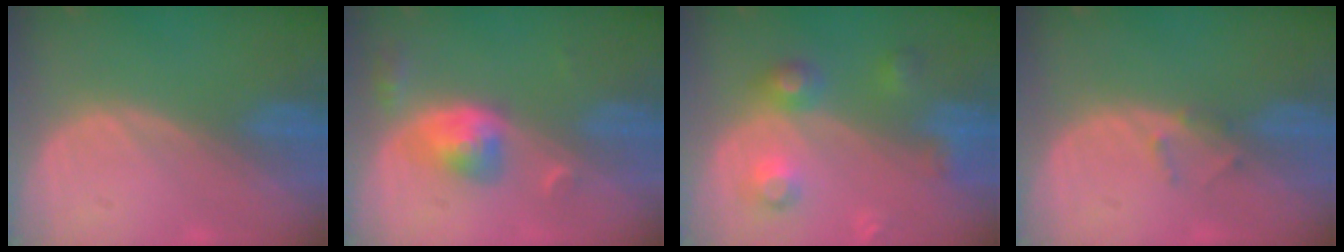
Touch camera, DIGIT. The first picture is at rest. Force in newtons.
{"total": 5.2, "press": 4.8, "slide": 2.0}
{"total": 5.7, "press": 5.7, "slide": 0.2}
{"total": 1.3, "press": 1.1, "slide": 0.8}